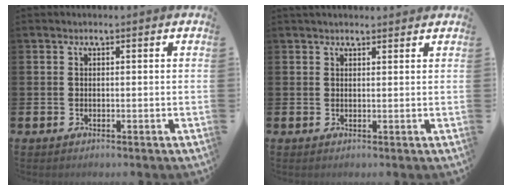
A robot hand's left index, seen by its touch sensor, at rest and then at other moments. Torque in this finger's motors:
{"motor_torque": [0.22, -0.46, 0.65, 0.14]}